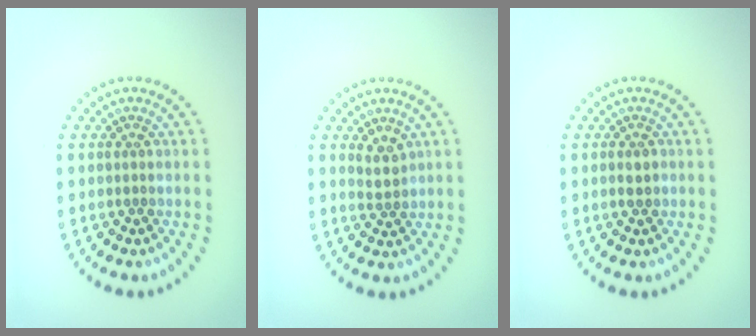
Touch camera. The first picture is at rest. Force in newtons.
{"total": 1.6, "press": 1.3, "slide": 1.0}
{"total": 1.1, "press": 1.1, "slide": 0.1}